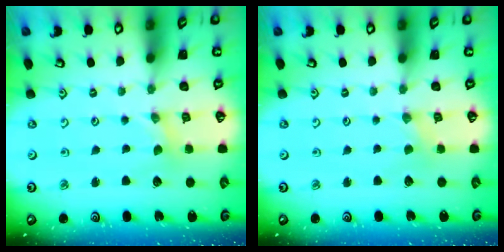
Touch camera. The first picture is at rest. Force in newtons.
{"total": 0.0}